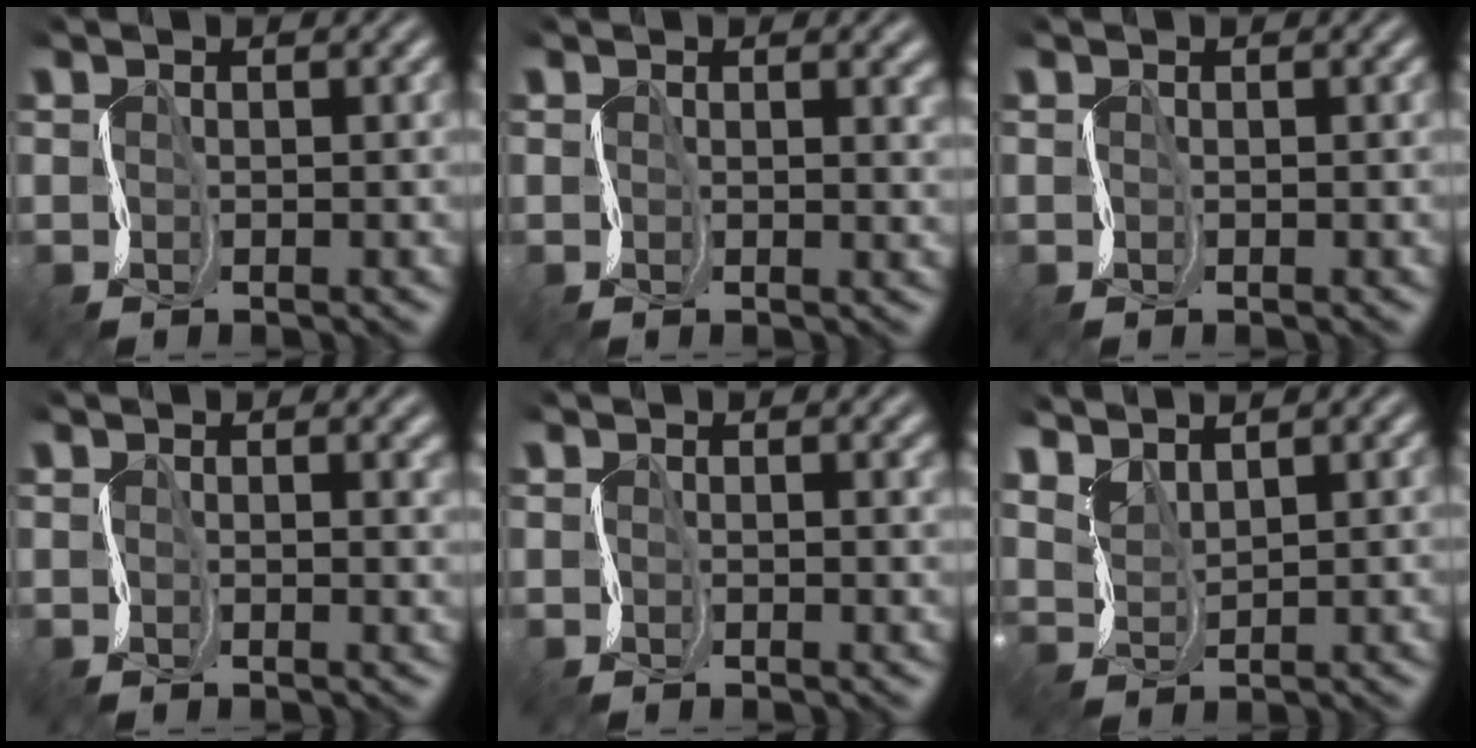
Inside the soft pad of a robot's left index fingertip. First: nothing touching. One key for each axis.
{"total": 2.5, "fx": 0.9, "fy": 1.3, "fz": 1.9, "tx": -0.005, "ty": 0.004, "tz": 0.010}
{"total": 0.0}
{"total": 2.0, "fx": 0.8, "fy": 1.1, "fz": 1.6, "tx": -0.004, "ty": 0.005, "tz": 0.008}
{"total": 1.1, "fx": 0.5, "fy": 0.6, "fz": 0.8, "tx": -0.002, "ty": 0.004, "tz": 0.006}
{"total": 3.5, "fx": 3.4, "fy": 0.8, "fz": 0.2, "tx": -0.019, "ty": 0.004, "tz": 0.069}